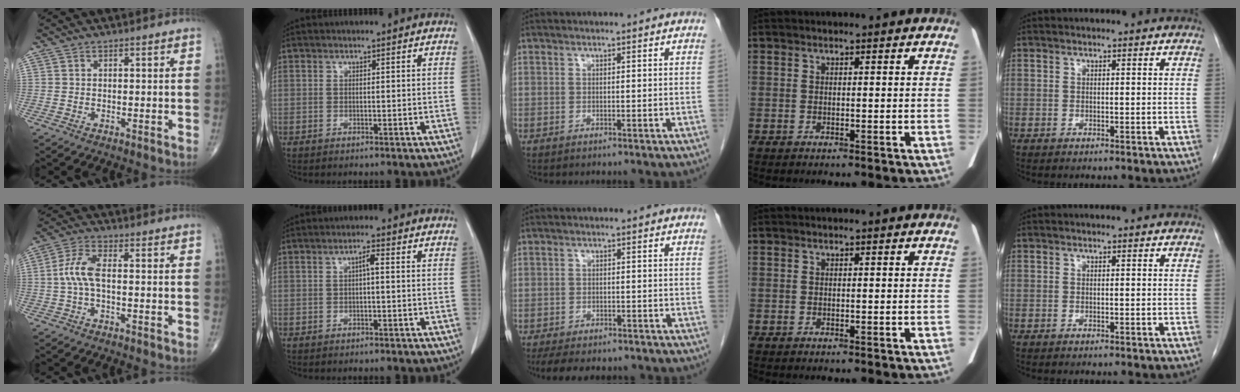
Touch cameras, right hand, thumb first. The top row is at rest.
{"thumb": {"total": 5.3, "force": [-0.5, 1.9, 4.9], "torque": [-0.118, 0.014, -0.014]}, "index": {"total": 1.5, "force": [0.2, 0.3, 1.4], "torque": [-0.024, 0.005, 0.002]}, "middle": {"total": 9.5, "force": [-8.1, 3.0, 3.9], "torque": [-0.065, -0.005, -0.112]}}